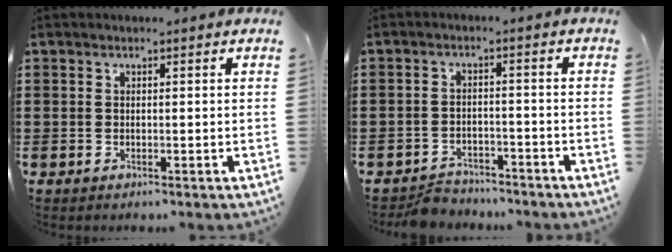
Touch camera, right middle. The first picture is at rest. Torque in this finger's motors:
{"motor_torque": [2.14, 0.00, 0.00, 0.01]}